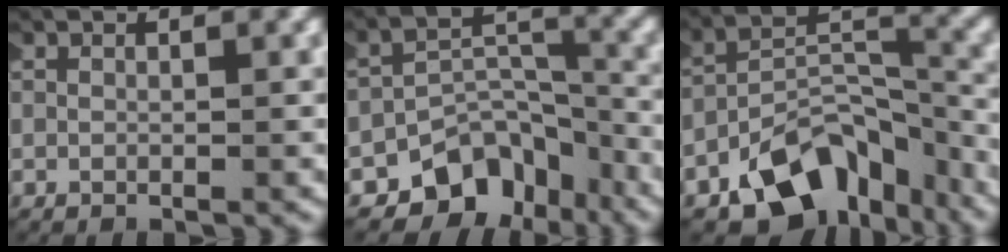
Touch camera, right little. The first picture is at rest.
{"total": 9.5, "force": [-5.6, 6.6, 3.7], "torque": [-0.065, -0.014, -0.094]}
{"total": 7.6, "force": [-5.3, 3.9, 3.9], "torque": [-0.055, 0.001, -0.091]}